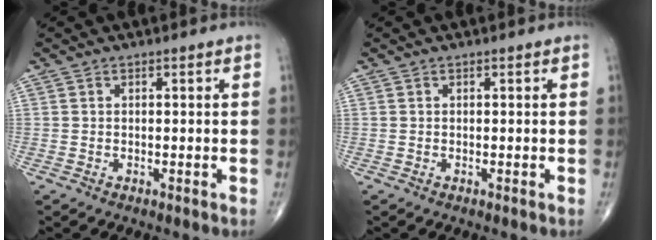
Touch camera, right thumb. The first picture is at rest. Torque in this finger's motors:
{"motor_torque": [0.00, 0.00, 0.00, 0.00, 0.00]}